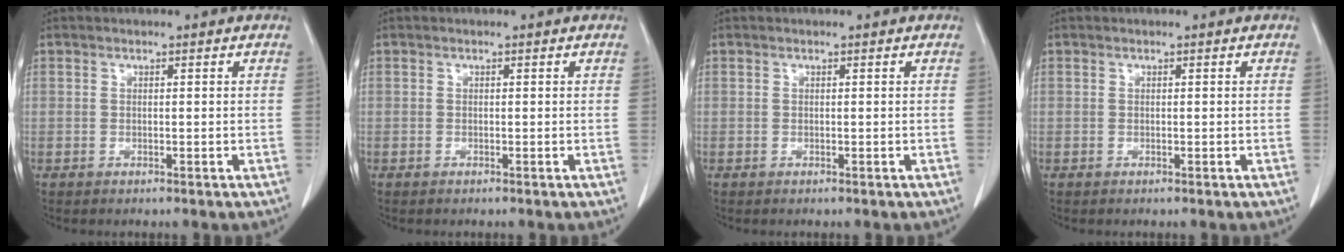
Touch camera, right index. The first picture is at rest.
{"total": 0.0}
{"total": 0.0}
{"total": 0.0}